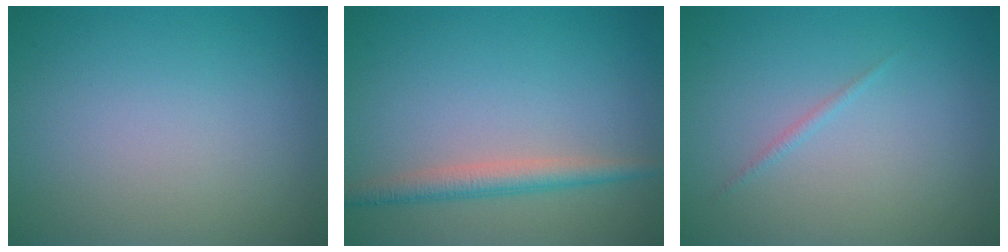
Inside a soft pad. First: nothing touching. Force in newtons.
{"total": 2.6, "press": 2.6, "slide": 0.1}
{"total": 0.5, "press": 0.5, "slide": 0.1}